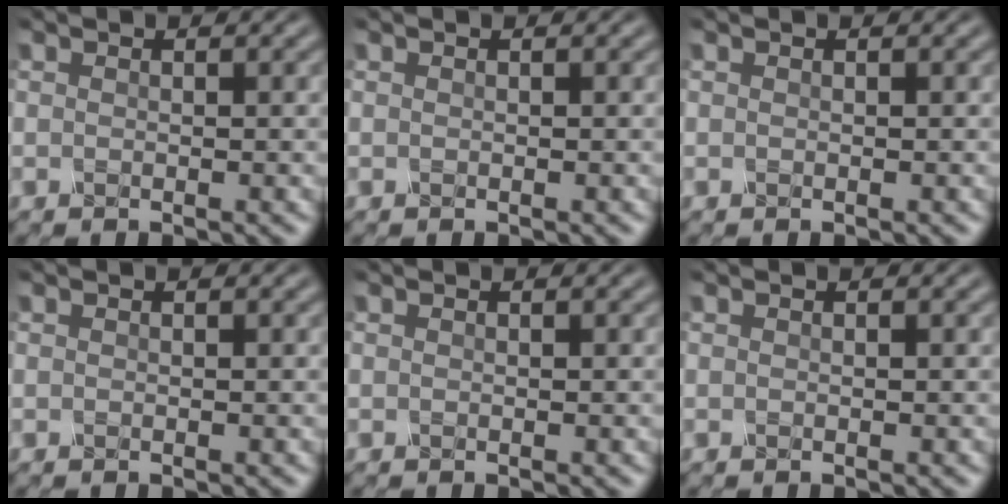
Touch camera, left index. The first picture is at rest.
{"total": 0.0}
{"total": 0.0}
{"total": 0.0}
{"total": 0.0}
{"total": 0.0}